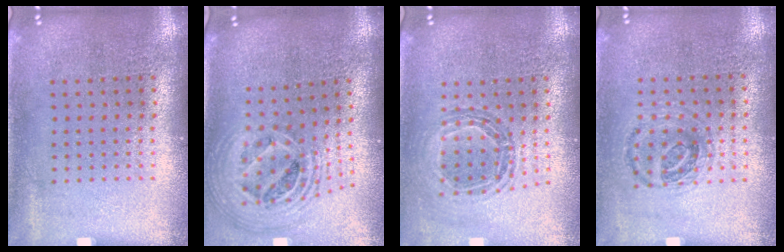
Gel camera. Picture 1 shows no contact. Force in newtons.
{"total": 2.5, "press": 1.8, "slide": 1.7}
{"total": 0.8, "press": 0.8, "slide": 0.1}
{"total": 0.9, "press": 0.9, "slide": 0.2}